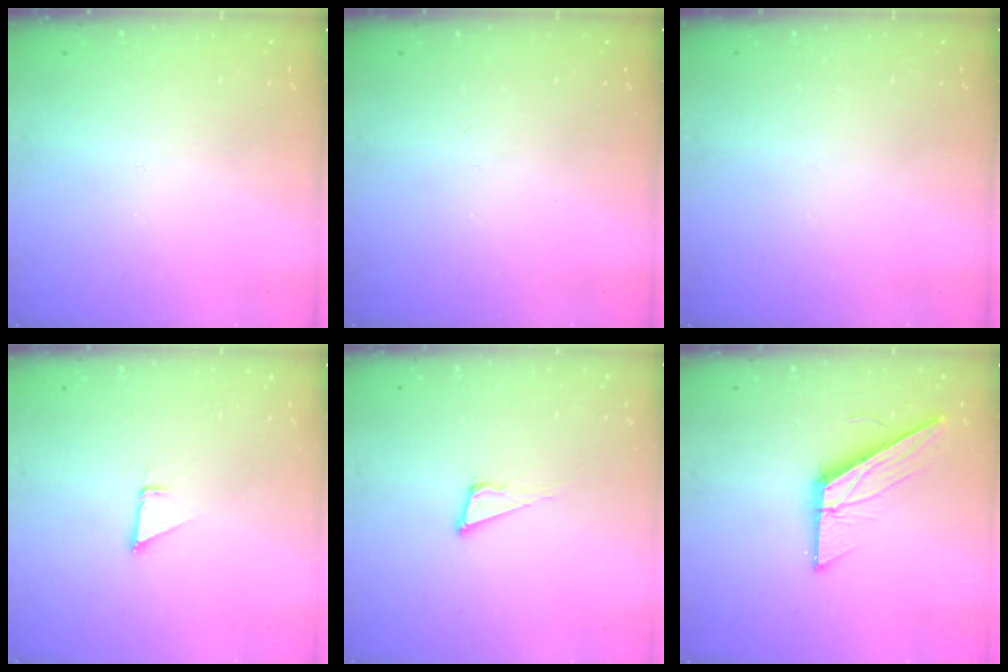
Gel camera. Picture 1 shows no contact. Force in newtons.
{"total": 0.0}
{"total": 0.0}
{"total": 1.5, "press": 1.5, "slide": 0.1}
{"total": 5.5, "press": 4.7, "slide": 2.8}
{"total": 12.7, "press": 12.7, "slide": 0.6}